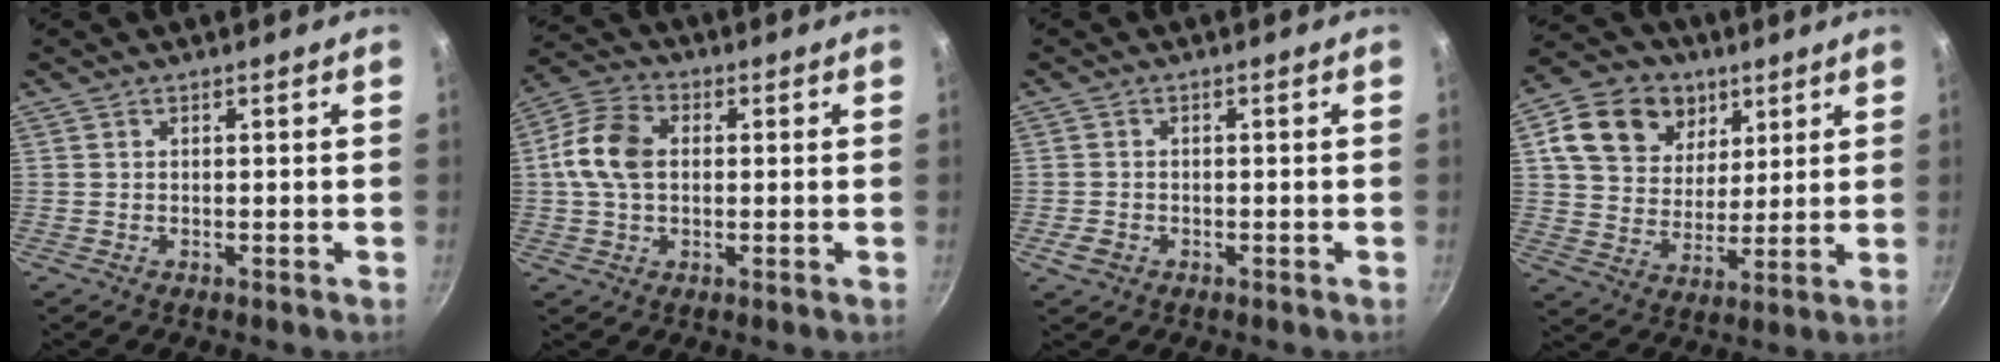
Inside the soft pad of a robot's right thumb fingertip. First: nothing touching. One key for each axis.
{"total": 10.0, "fx": 0.7, "fy": 6.8, "fz": 7.4, "tx": -0.136, "ty": 0.023, "tz": 0.002}
{"total": 2.6, "fx": -1.2, "fy": 2.0, "fz": 1.2, "tx": -0.019, "ty": 0.009, "tz": -0.019}
{"total": 15.3, "fx": 6.7, "fy": 11.8, "fz": 7.1, "tx": -0.102, "ty": -0.016, "tz": 0.112}